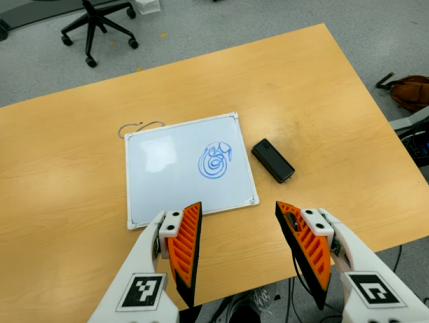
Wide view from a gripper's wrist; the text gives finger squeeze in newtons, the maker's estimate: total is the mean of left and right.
{"total": 0.0}